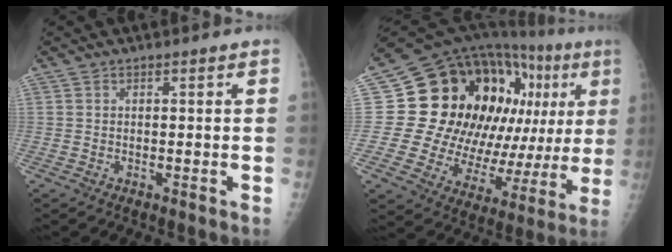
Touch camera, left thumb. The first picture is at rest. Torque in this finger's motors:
{"motor_torque": [1.63, 3.38, 0.34, -0.10, 0.17]}